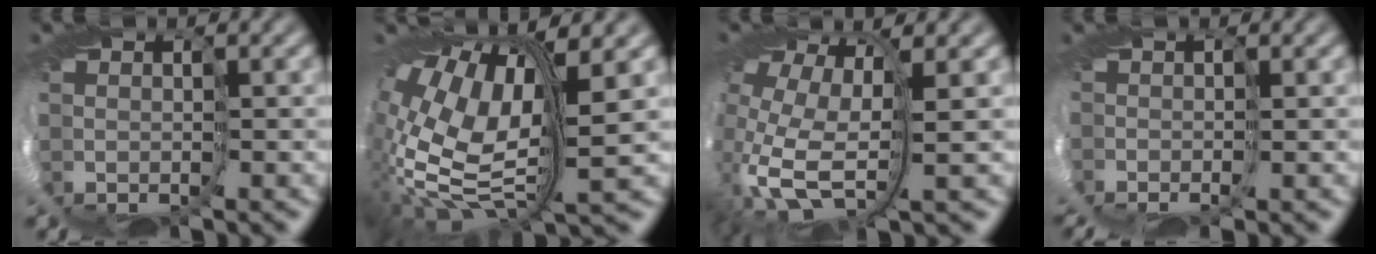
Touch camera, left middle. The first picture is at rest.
{"total": 13.0, "force": [0.8, 5.9, 11.6], "torque": [-0.251, -0.006, 0.018]}
{"total": 12.9, "force": [-1.3, 7.6, 10.4], "torque": [-0.209, -0.031, -0.004]}
{"total": 2.6, "force": [-0.9, 0.3, 2.4], "torque": [-0.040, -0.001, -0.018]}